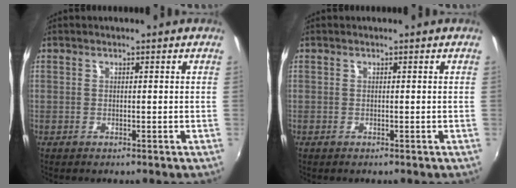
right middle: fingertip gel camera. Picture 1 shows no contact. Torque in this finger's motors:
{"motor_torque": [0.09, -0.19, 0.05, 0.00]}